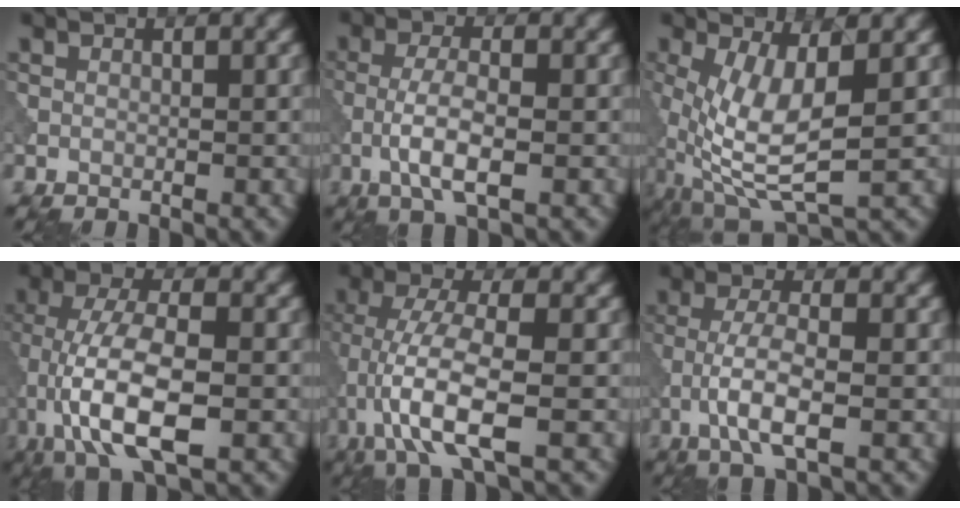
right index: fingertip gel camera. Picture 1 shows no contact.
{"total": 4.2, "force": [-1.4, 1.1, 3.8], "torque": [-0.077, 0.002, -0.033]}
{"total": 7.5, "force": [-0.9, 2.7, 6.9], "torque": [-0.160, -0.012, -0.013]}
{"total": 9.9, "force": [-2.7, 3.6, 8.8], "torque": [-0.168, 0.006, -0.055]}
{"total": 7.9, "force": [-2.5, 2.0, 7.2], "torque": [-0.144, 0.005, -0.055]}
{"total": 4.5, "force": [-1.7, 1.1, 4.1], "torque": [-0.082, 0.004, -0.038]}